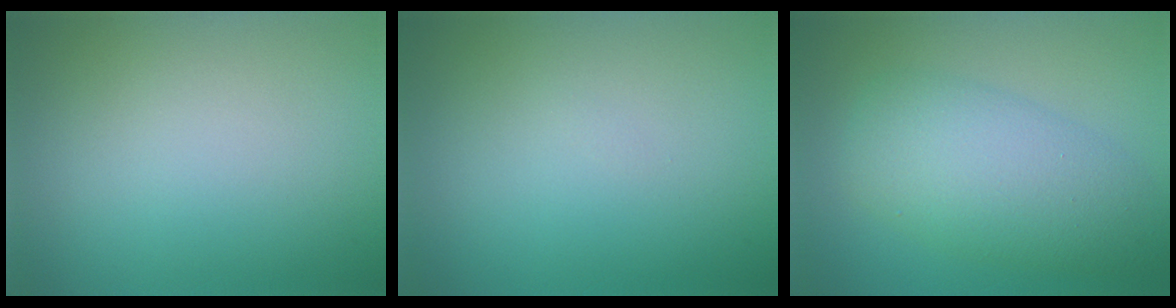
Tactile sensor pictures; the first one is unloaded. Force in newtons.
{"total": 0.0}
{"total": 6.8, "press": 6.8, "slide": 0.1}